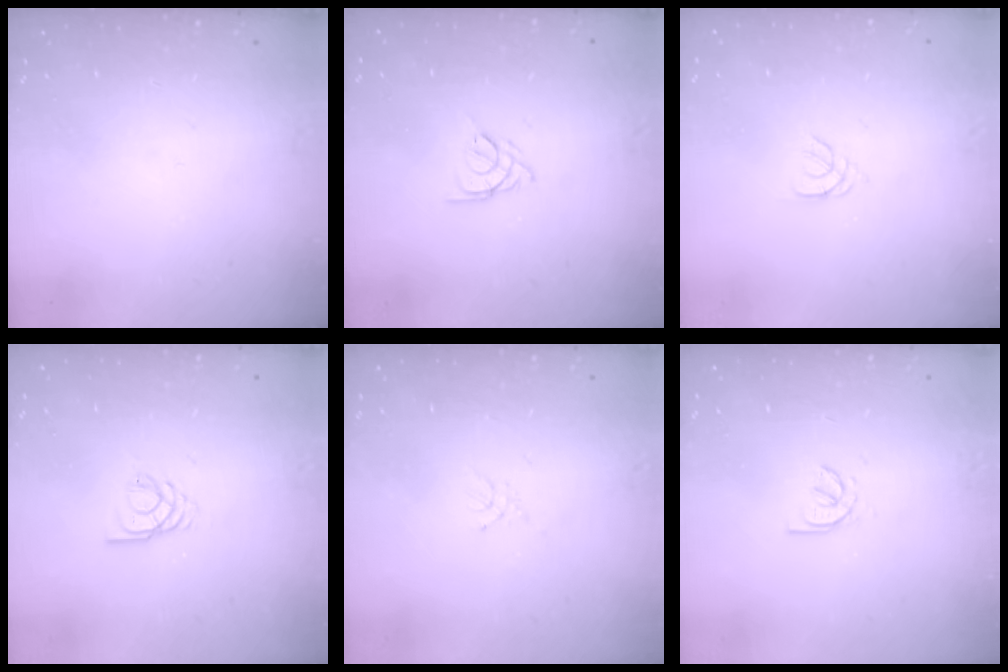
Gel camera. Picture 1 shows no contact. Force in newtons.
{"total": 3.7, "press": 3.6, "slide": 0.8}
{"total": 1.2, "press": 1.2, "slide": 0.3}
{"total": 2.8, "press": 2.8, "slide": 0.3}
{"total": 2.3, "press": 2.2, "slide": 0.3}
{"total": 2.1, "press": 2.1, "slide": 0.6}